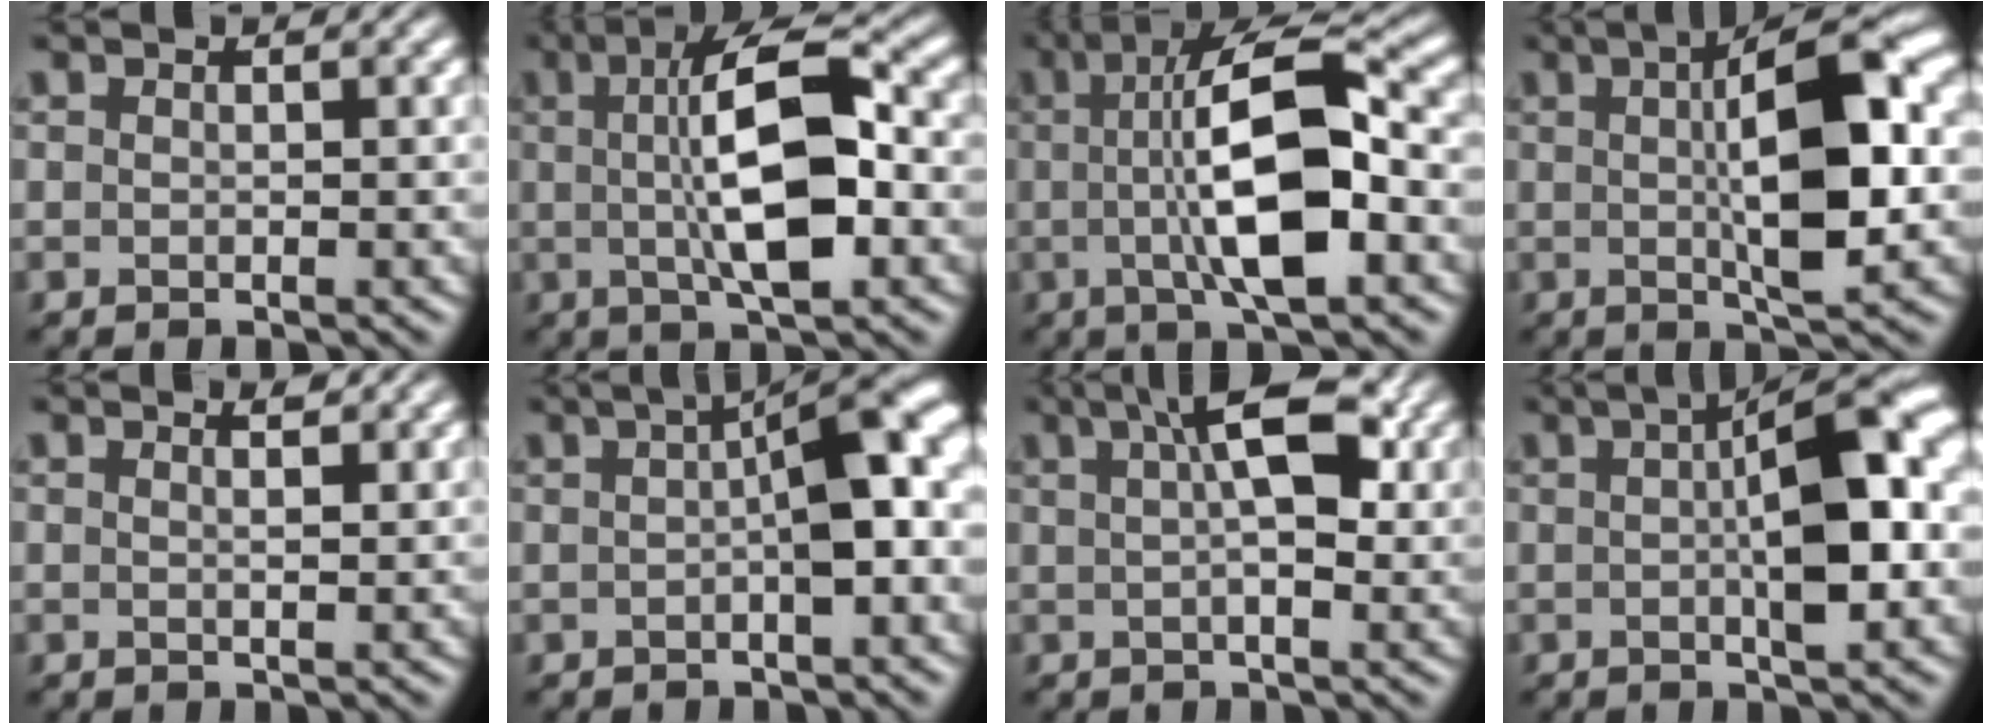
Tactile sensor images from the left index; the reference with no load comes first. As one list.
[{"total": 9.7, "force": [0.4, 3.0, 9.2], "torque": [-0.145, 0.013, 0.001]}, {"total": 10.6, "force": [-0.1, 3.1, 10.1], "torque": [-0.163, 0.016, -0.009]}, {"total": 10.5, "force": [1.1, 2.8, 10.0], "torque": [-0.142, 0.011, 0.014]}, {"total": 1.8, "force": [1.2, 0.6, 1.2], "torque": [-0.006, 0.002, 0.001]}, {"total": 6.8, "force": [0.4, 1.7, 6.6], "torque": [-0.084, 0.016, 0.002]}, {"total": 6.9, "force": [2.5, 2.2, 6.1], "torque": [-0.069, 0.018, 0.017]}, {"total": 9.4, "force": [0.8, 2.6, 9.0], "torque": [-0.126, 0.017, 0.007]}]